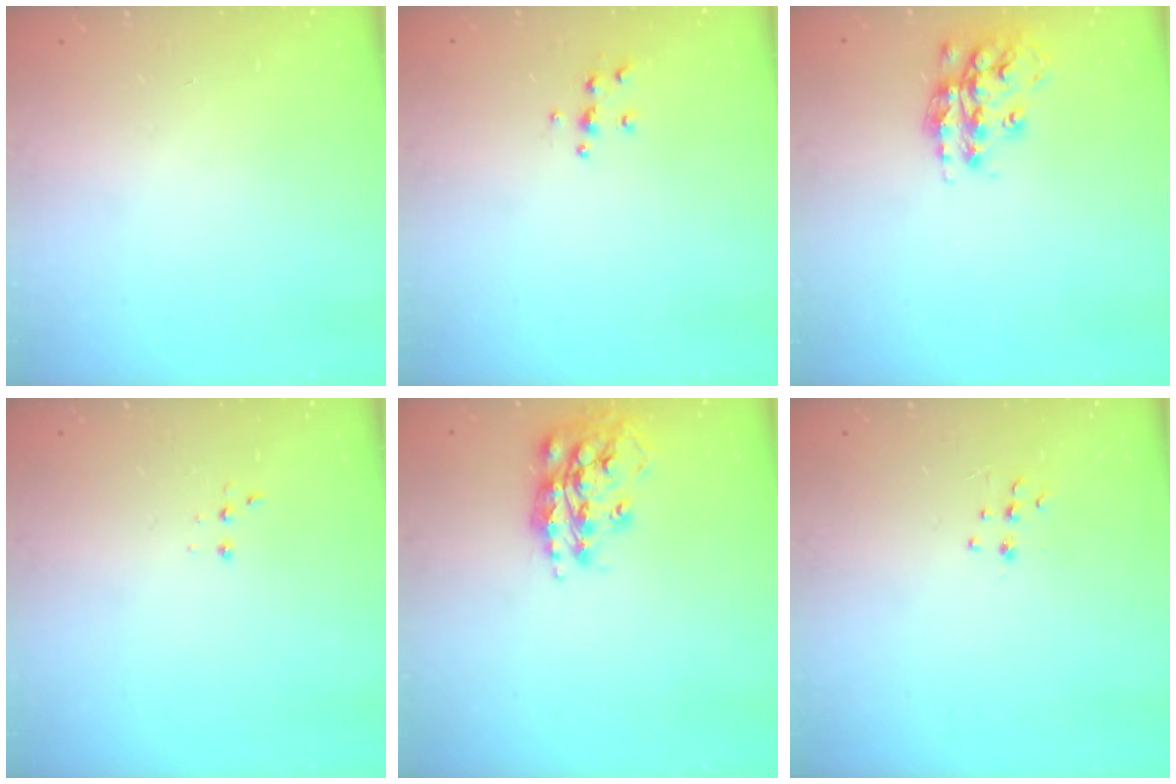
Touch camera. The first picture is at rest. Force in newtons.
{"total": 5.5, "press": 5.5, "slide": 0.5}
{"total": 16.1, "press": 16.1, "slide": 1.0}
{"total": 2.7, "press": 2.7, "slide": 0.5}
{"total": 15.5, "press": 15.4, "slide": 1.3}
{"total": 5.3, "press": 5.2, "slide": 0.7}